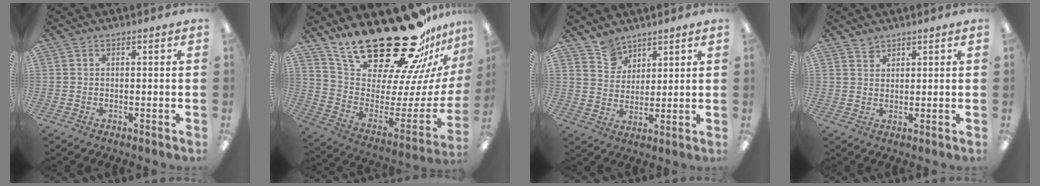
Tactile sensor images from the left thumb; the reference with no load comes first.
{"total": 30.0, "force": [23.5, 10.4, 15.5], "torque": [-0.229, -0.182, 0.430]}
{"total": 7.3, "force": [5.7, 4.4, 0.6], "torque": [-0.025, -0.030, 0.113]}
{"total": 2.2, "force": [1.9, 1.1, 0.0], "torque": [0.006, -0.007, 0.037]}